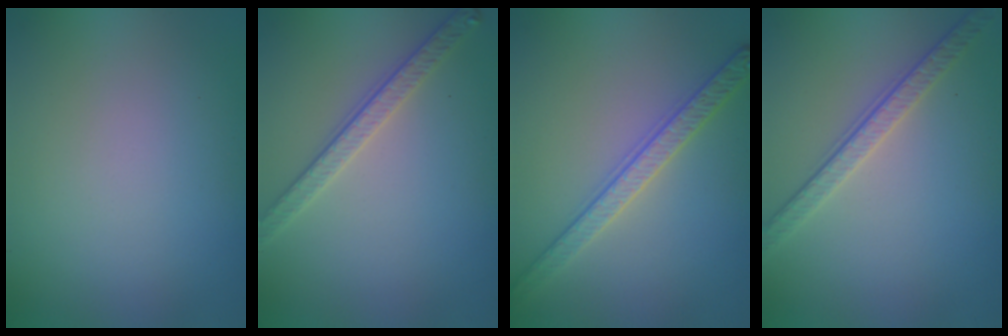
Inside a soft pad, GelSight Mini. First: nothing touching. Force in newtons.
{"total": 2.8, "press": 2.7, "slide": 0.8}
{"total": 3.2, "press": 3.1, "slide": 0.5}
{"total": 3.5, "press": 2.8, "slide": 2.0}